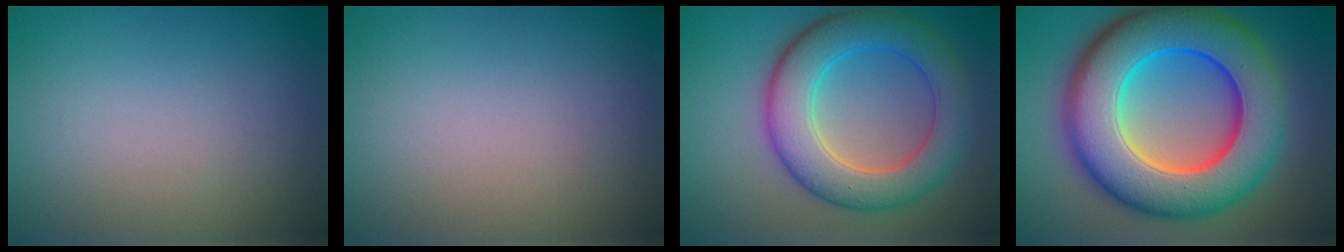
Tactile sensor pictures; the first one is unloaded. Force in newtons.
{"total": 0.0}
{"total": 7.3, "press": 7.3, "slide": 0.1}
{"total": 13.9, "press": 13.9, "slide": 0.2}